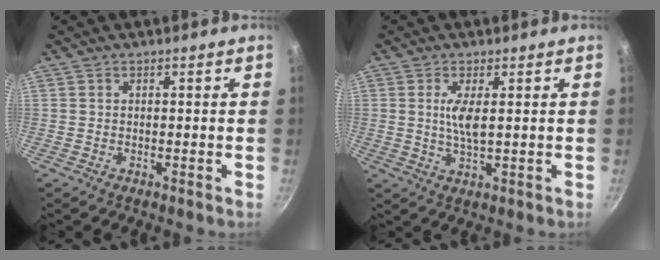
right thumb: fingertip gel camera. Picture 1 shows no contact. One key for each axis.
{"total": 4.6, "fx": 0.9, "fy": 1.3, "fz": 4.3, "tx": -0.088, "ty": -0.005, "tz": 0.019}